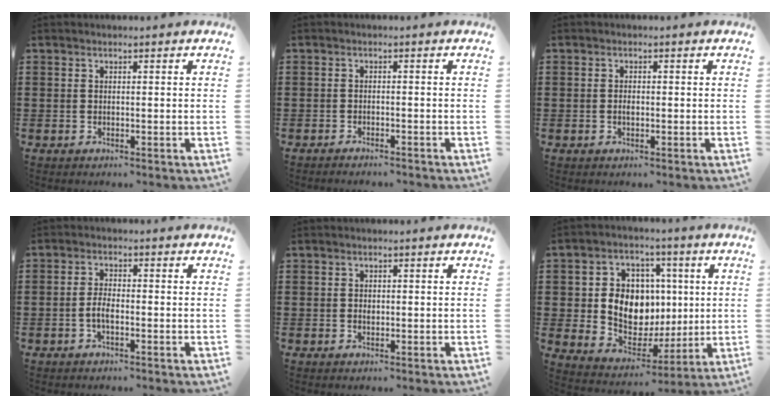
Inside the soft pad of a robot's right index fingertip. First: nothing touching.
{"total": 1.3, "force": [-1.3, -0.2, 0.1], "torque": [-0.005, -0.001, -0.025]}
{"total": 1.0, "force": [-0.2, 0.5, 0.9], "torque": [-0.019, -0.001, -0.003]}
{"total": 2.7, "force": [-0.9, 0.9, 2.4], "torque": [-0.059, -0.003, -0.022]}
{"total": 0.8, "force": [0.0, 0.6, 0.5], "torque": [-0.013, 0.002, 0.000]}
{"total": 9.6, "force": [1.5, 8.1, 4.8], "torque": [-0.094, 0.004, 0.035]}